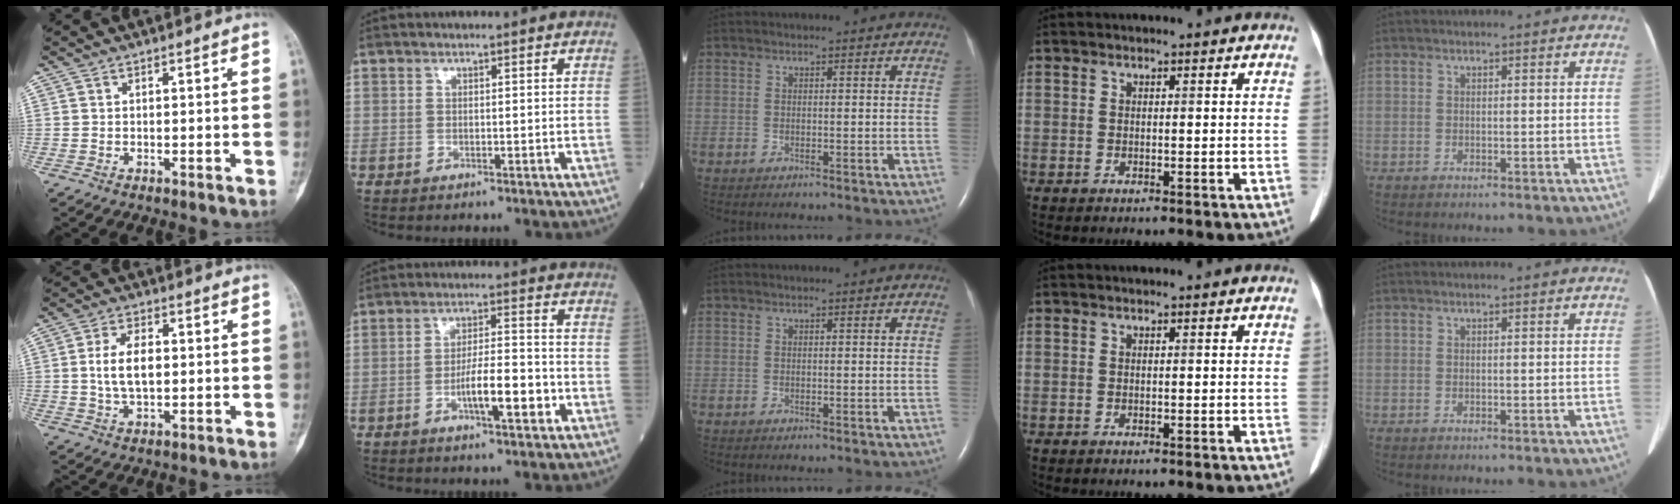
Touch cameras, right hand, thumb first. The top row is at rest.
{"thumb": {"total": 7.4, "force": [0.5, 4.0, 6.2], "torque": [-0.116, 0.004, 0.009]}, "index": {"total": 7.4, "force": [-2.6, 1.3, 6.8], "torque": [-0.117, 0.003, -0.043]}}